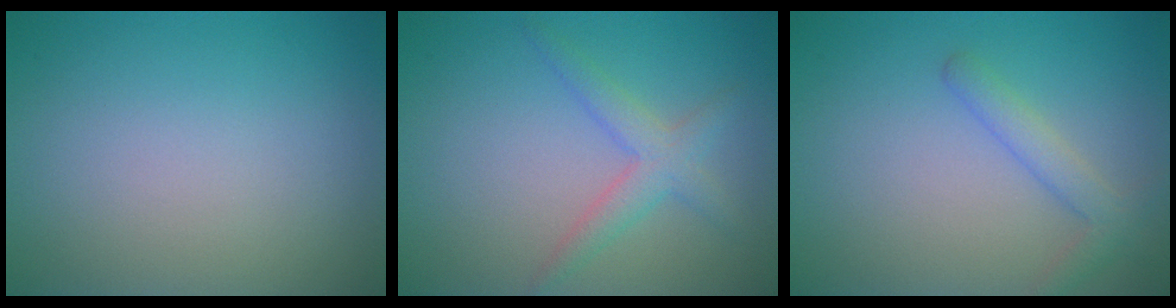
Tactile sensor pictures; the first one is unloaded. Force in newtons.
{"total": 2.6, "press": 2.6, "slide": 0.1}
{"total": 2.3, "press": 2.3, "slide": 0.1}